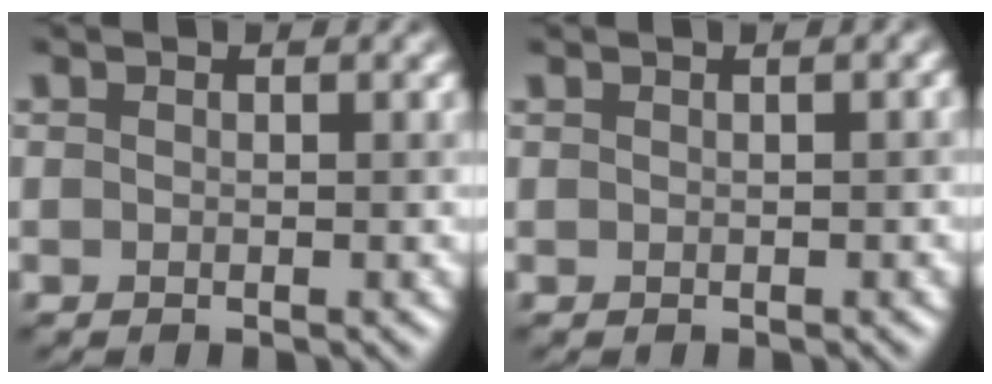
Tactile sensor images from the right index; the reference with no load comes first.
{"total": 0.6, "force": [-0.1, -0.1, 0.6], "torque": [-0.006, 0.001, -0.001]}